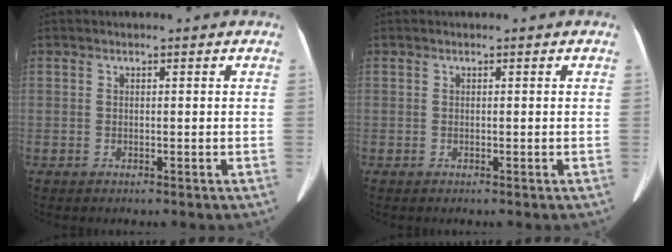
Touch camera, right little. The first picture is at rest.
{"total": 0.0}